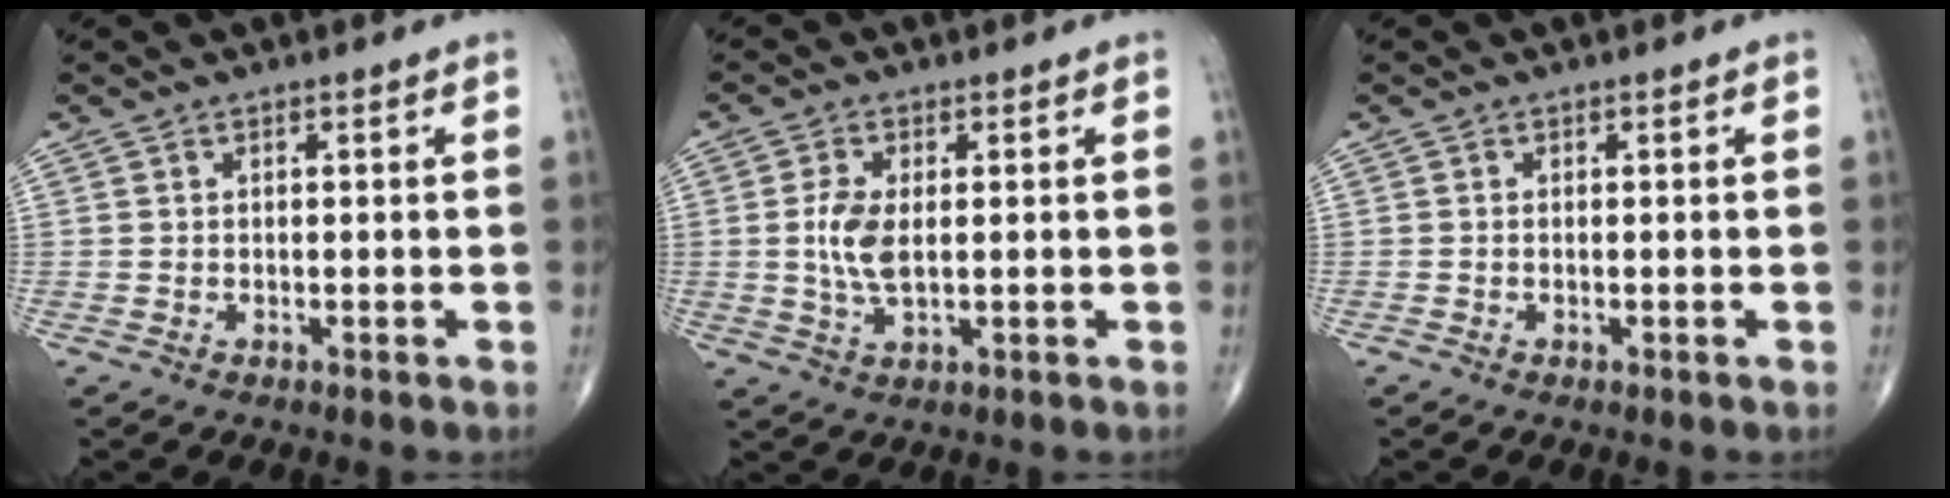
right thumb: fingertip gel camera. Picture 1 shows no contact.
{"total": 5.8, "force": [0.3, 2.9, 5.1], "torque": [-0.112, -0.005, 0.006]}
{"total": 0.0}